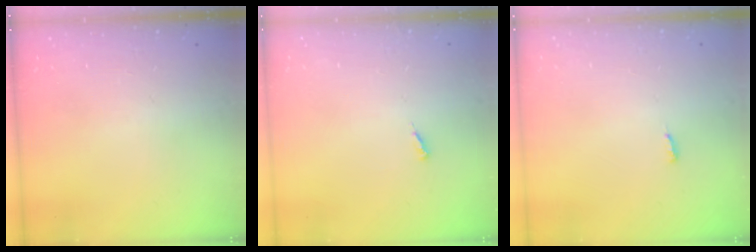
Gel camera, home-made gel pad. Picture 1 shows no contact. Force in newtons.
{"total": 2.1, "press": 2.1, "slide": 0.1}
{"total": 4.9, "press": 4.2, "slide": 2.5}